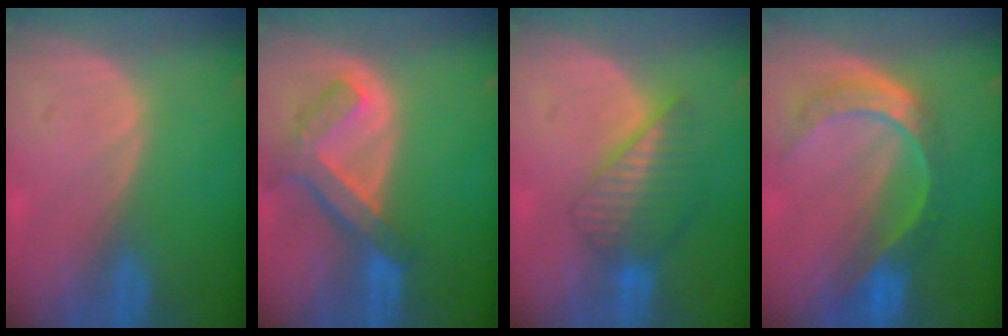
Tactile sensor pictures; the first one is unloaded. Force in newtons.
{"total": 7.5, "press": 6.5, "slide": 3.7}
{"total": 6.6, "press": 6.1, "slide": 2.7}
{"total": 8.1, "press": 6.8, "slide": 4.4}